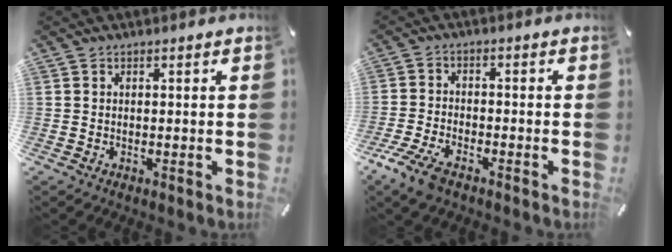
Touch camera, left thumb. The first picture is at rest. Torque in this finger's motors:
{"motor_torque": [0.74, 0.97, 0.35, 0.33, 0.08]}